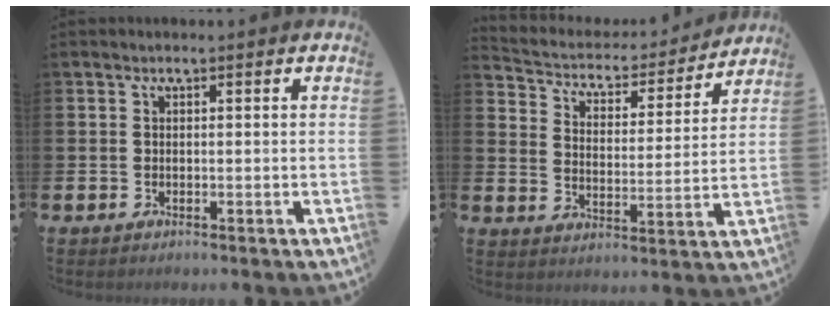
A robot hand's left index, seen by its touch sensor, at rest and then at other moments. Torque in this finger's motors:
{"motor_torque": [0.43, -0.43, 0.26, -0.01]}